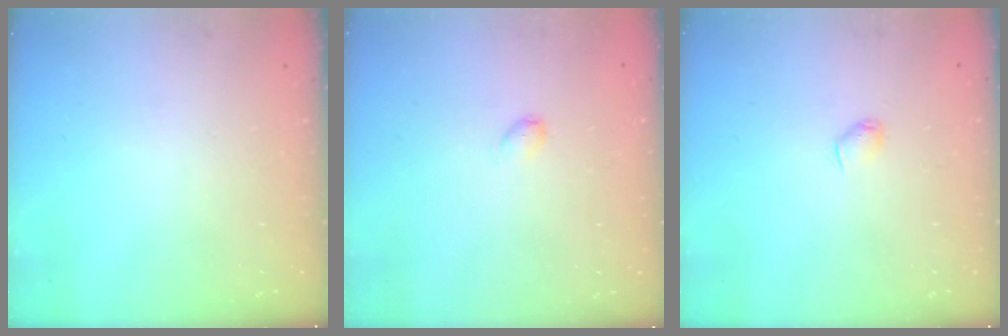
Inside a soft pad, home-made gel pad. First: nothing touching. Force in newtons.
{"total": 3.0, "press": 3.0, "slide": 0.3}
{"total": 3.9, "press": 3.9, "slide": 0.5}